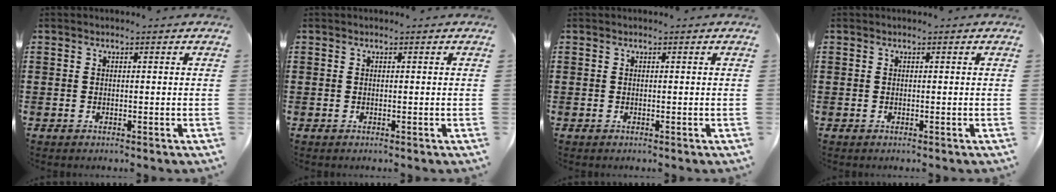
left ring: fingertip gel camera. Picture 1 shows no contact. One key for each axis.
{"total": 0.0}
{"total": 0.0}
{"total": 0.0}